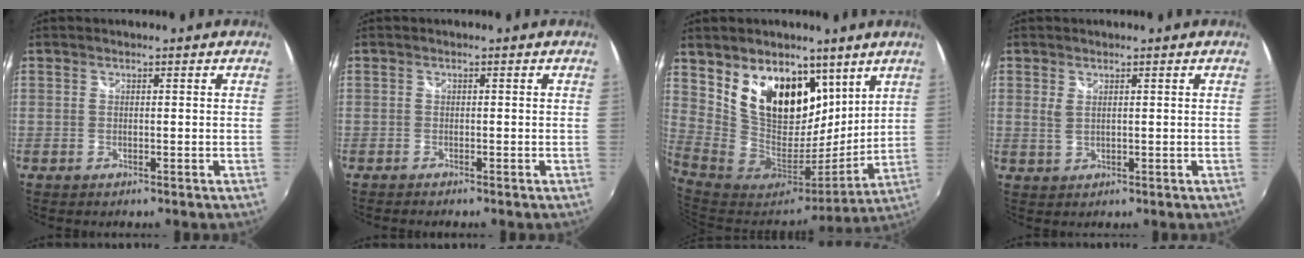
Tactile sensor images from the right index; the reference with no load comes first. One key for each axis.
{"total": 1.2, "fx": -1.1, "fy": 0.3, "fz": 0.3, "tx": -0.011, "ty": -0.007, "tz": -0.022}
{"total": 18.9, "fx": 10.5, "fy": 11.7, "fz": 10.5, "tx": -0.202, "ty": 0.000, "tz": 0.199}
{"total": 1.8, "fx": 0.8, "fy": 0.8, "fz": 1.4, "tx": -0.027, "ty": -0.002, "tz": 0.014}